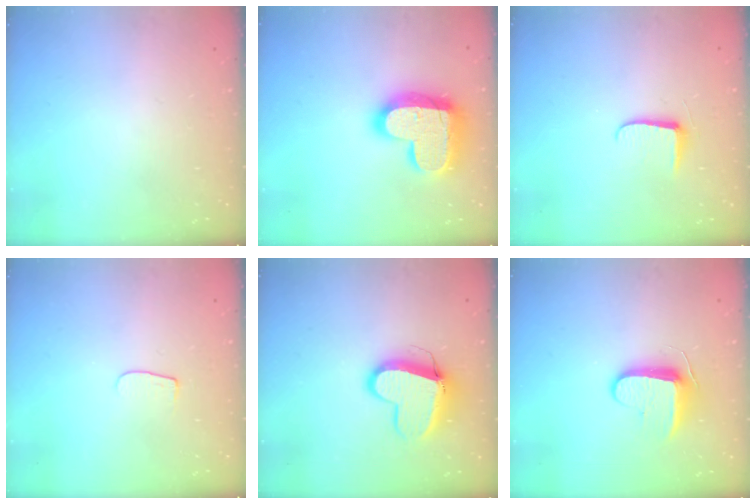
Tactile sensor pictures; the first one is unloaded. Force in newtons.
{"total": 23.7, "press": 23.7, "slide": 1.6}
{"total": 5.6, "press": 5.6, "slide": 0.7}
{"total": 3.8, "press": 3.8, "slide": 0.5}
{"total": 11.6, "press": 11.6, "slide": 1.2}
{"total": 8.7, "press": 8.7, "slide": 0.9}